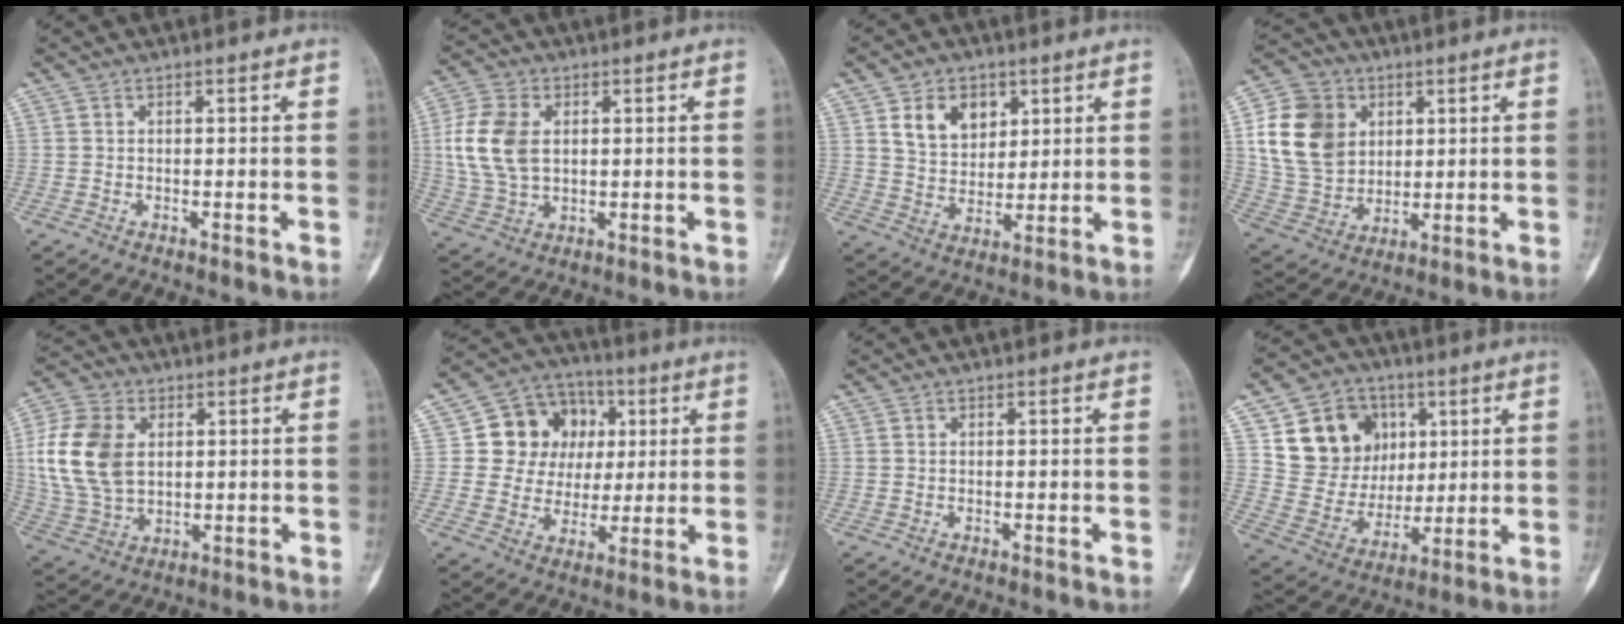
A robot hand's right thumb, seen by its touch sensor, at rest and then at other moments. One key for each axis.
{"total": 11.4, "fx": 1.7, "fy": 7.7, "fz": 8.2, "tx": -0.168, "ty": 0.002, "tz": 0.038}
{"total": 9.6, "fx": 4.1, "fy": 6.9, "fz": 5.3, "tx": -0.057, "ty": -0.023, "tz": 0.077}
{"total": 15.9, "fx": 4.0, "fy": 12.9, "fz": 8.4, "tx": -0.141, "ty": -0.002, "tz": 0.083}
{"total": 15.2, "fx": 2.6, "fy": 10.7, "fz": 10.5, "tx": -0.201, "ty": 0.000, "tz": 0.055}
{"total": 13.6, "fx": 2.8, "fy": 12.1, "fz": 5.5, "tx": -0.037, "ty": 0.009, "tz": 0.050}
{"total": 0.0}
{"total": 16.4, "fx": 5.9, "fy": 13.7, "fz": 6.8, "tx": -0.068, "ty": -0.006, "tz": 0.117}